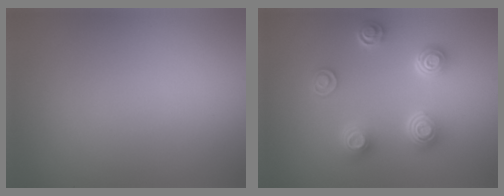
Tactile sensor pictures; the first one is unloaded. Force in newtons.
{"total": 4.3, "press": 3.4, "slide": 2.6}